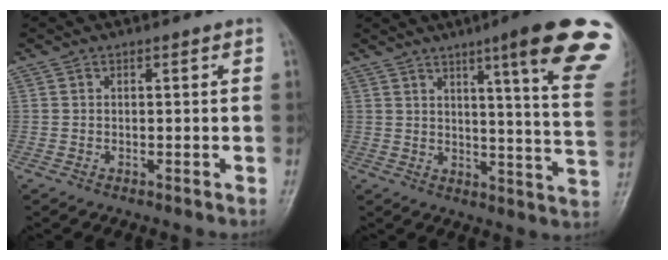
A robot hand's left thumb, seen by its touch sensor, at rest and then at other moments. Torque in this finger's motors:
{"motor_torque": [2.20, 0.54, 1.82, -0.94, 0.36]}